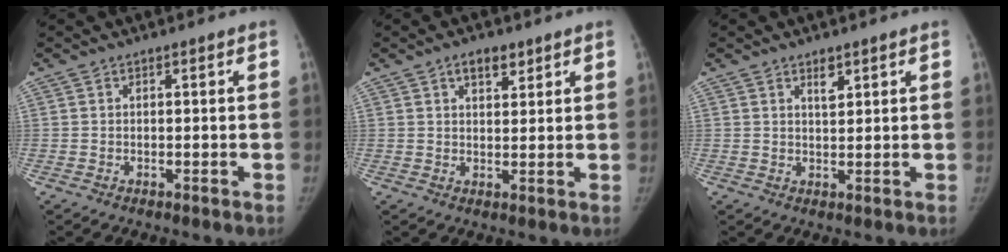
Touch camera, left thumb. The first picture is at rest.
{"total": 4.1, "force": [2.5, 2.2, 2.4], "torque": [-0.016, -0.012, 0.038]}
{"total": 2.5, "force": [1.6, 1.1, 1.6], "torque": [-0.016, -0.011, 0.027]}